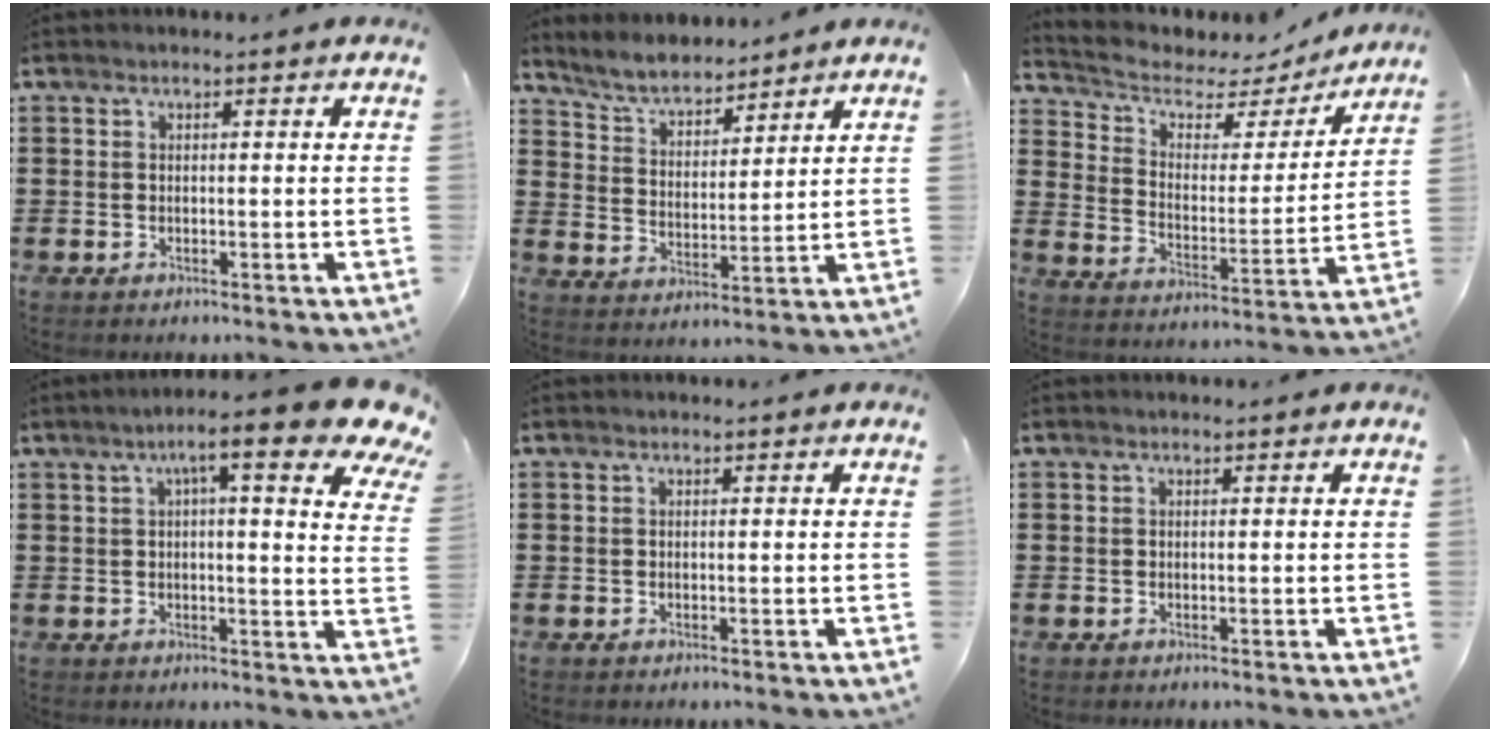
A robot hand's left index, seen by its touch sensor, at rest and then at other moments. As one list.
[{"total": 5.3, "force": [5.1, 0.9, 1.2], "torque": [-0.045, -0.022, 0.090]}, {"total": 4.4, "force": [3.4, 2.3, 1.4], "torque": [-0.055, -0.022, 0.050]}, {"total": 10.1, "force": [6.0, 1.4, 8.0], "torque": [-0.137, -0.018, 0.095]}, {"total": 0.0}, {"total": 0.0}]